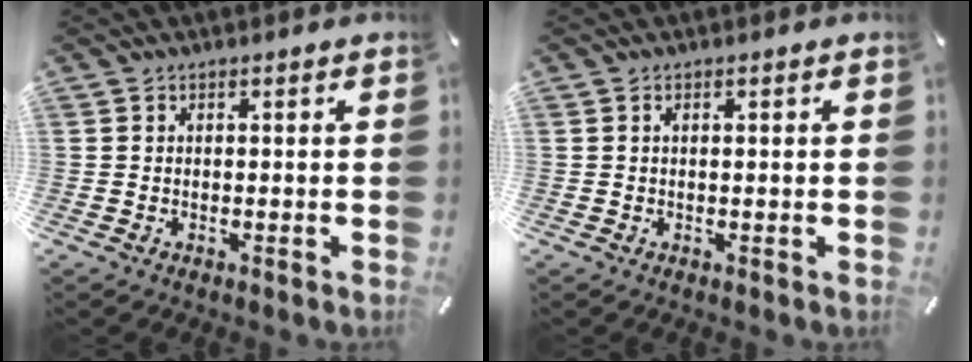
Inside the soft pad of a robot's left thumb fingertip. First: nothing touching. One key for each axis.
{"total": 1.0, "fx": 0.2, "fy": 0.2, "fz": 1.0, "tx": -0.019, "ty": 0.000, "tz": 0.003}